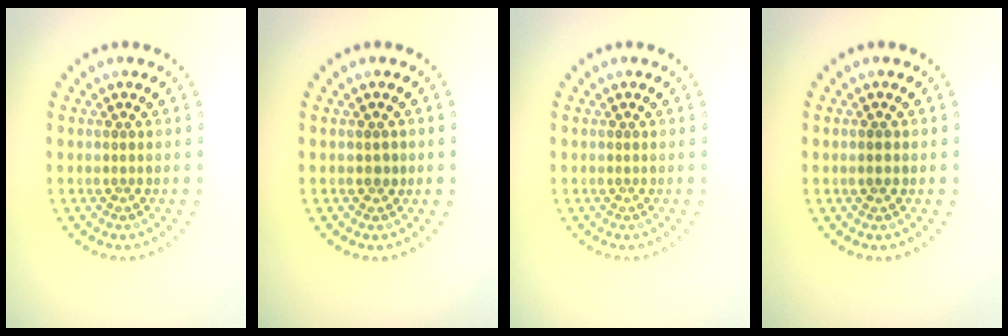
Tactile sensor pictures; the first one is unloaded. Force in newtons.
{"total": 0.7, "press": 0.7, "slide": 0.2}
{"total": 0.0}
{"total": 1.3, "press": 1.3, "slide": 0.2}